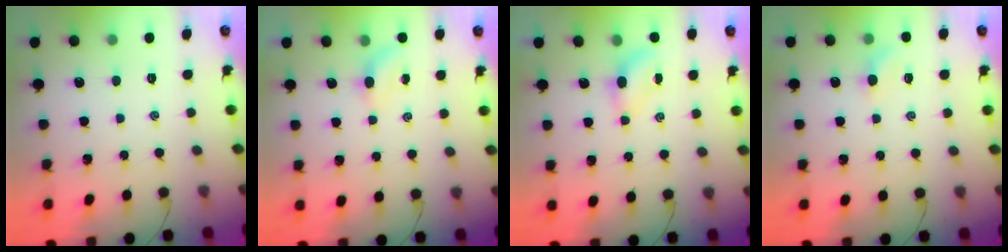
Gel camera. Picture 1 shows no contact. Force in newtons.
{"total": 3.1, "press": 2.9, "slide": 1.0}
{"total": 4.1, "press": 3.9, "slide": 1.1}
{"total": 2.9, "press": 2.7, "slide": 0.9}